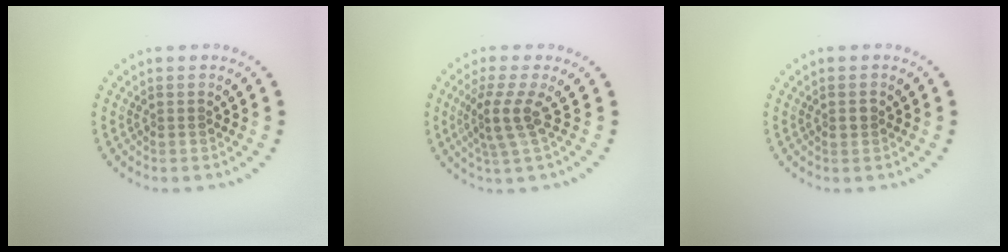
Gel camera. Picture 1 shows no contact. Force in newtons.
{"total": 3.0, "press": 2.0, "slide": 2.2}
{"total": 1.1, "press": 1.1, "slide": 0.0}